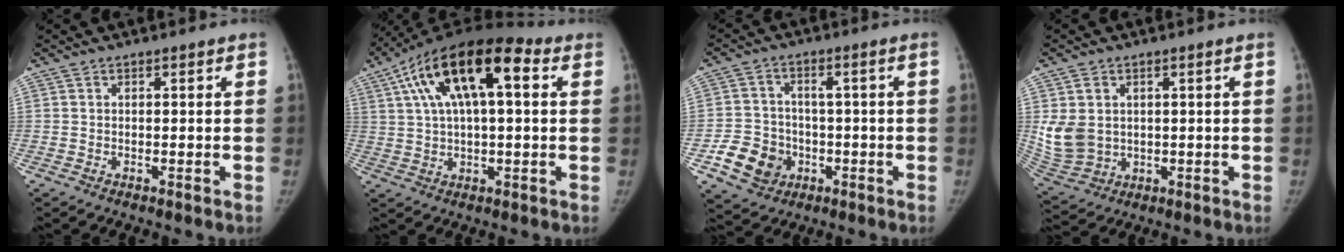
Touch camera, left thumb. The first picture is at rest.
{"total": 19.5, "force": [6.5, 8.4, 16.3], "torque": [-0.277, 0.028, 0.098]}
{"total": 9.0, "force": [-3.2, 7.8, 3.4], "torque": [-0.035, 0.023, -0.046]}
{"total": 9.0, "force": [1.1, 7.2, 5.3], "torque": [-0.095, -0.007, 0.039]}